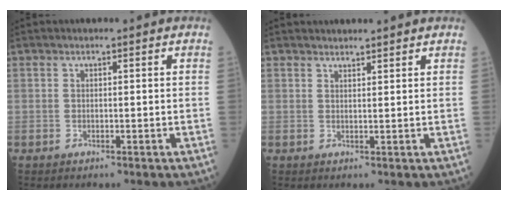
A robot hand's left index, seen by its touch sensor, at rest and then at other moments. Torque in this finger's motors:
{"motor_torque": [-0.20, -0.04, 0.01, 0.01]}